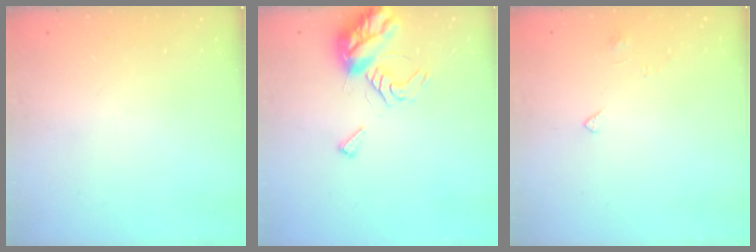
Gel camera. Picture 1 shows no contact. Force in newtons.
{"total": 8.6, "press": 8.5, "slide": 0.9}
{"total": 2.8, "press": 2.8, "slide": 0.4}